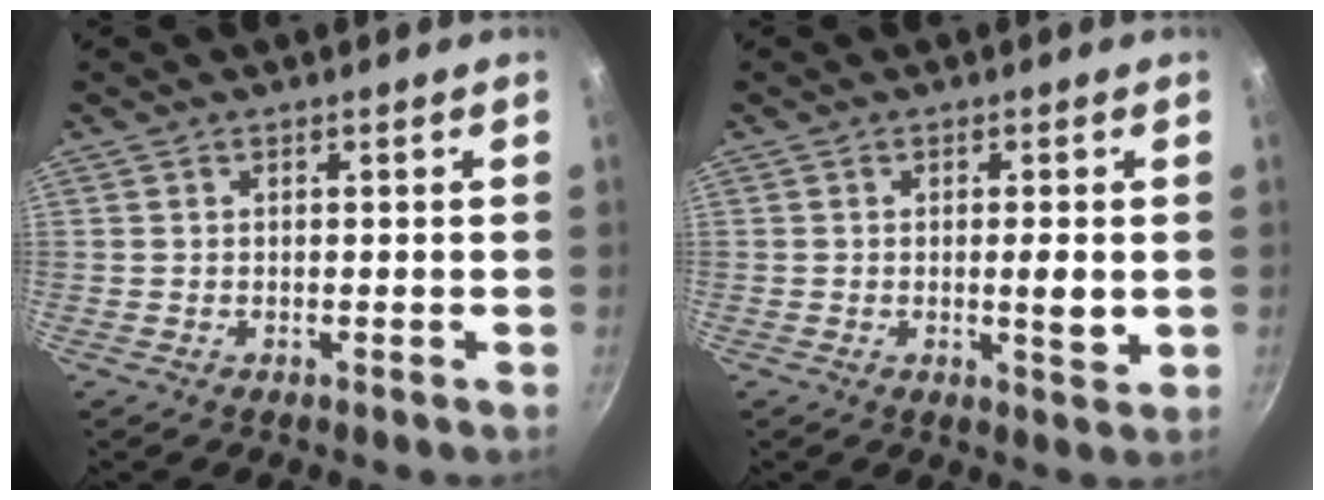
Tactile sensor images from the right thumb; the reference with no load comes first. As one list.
[{"total": 4.1, "force": [-0.2, 0.8, 4.0], "torque": [-0.072, -0.007, -0.002]}]